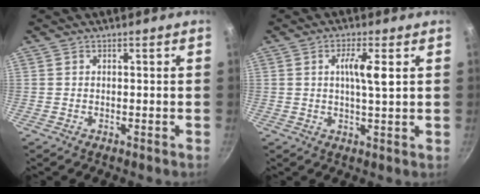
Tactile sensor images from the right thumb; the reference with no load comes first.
{"total": 5.4, "force": [1.3, 0.8, 5.2], "torque": [-0.091, -0.003, 0.020]}